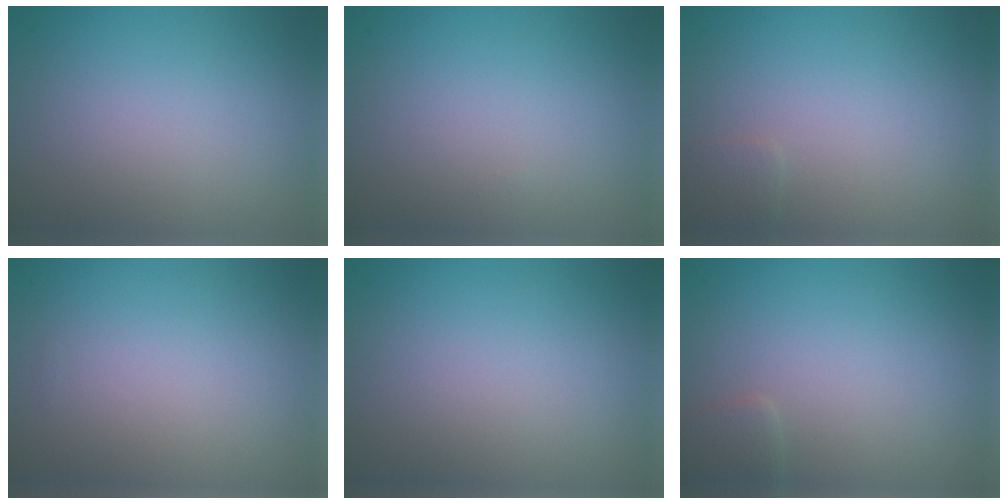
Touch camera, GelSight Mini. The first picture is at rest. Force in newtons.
{"total": 0.0}
{"total": 0.9, "press": 0.9, "slide": 0.1}
{"total": 0.0}
{"total": 0.0}
{"total": 1.4, "press": 1.4, "slide": 0.1}